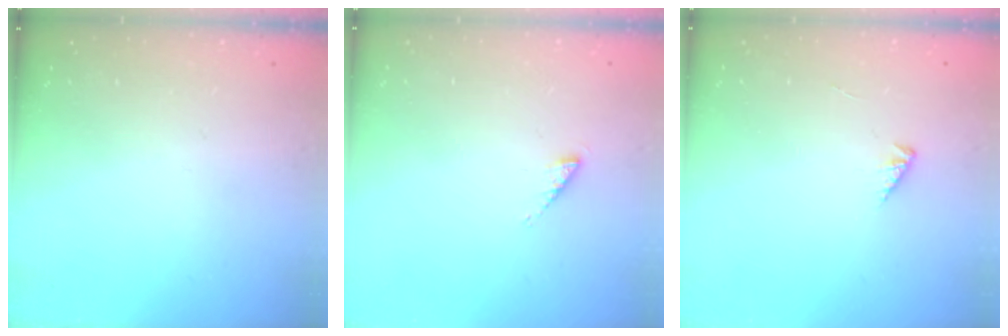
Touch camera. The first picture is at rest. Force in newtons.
{"total": 2.2, "press": 2.1, "slide": 0.4}
{"total": 1.4, "press": 1.3, "slide": 0.3}